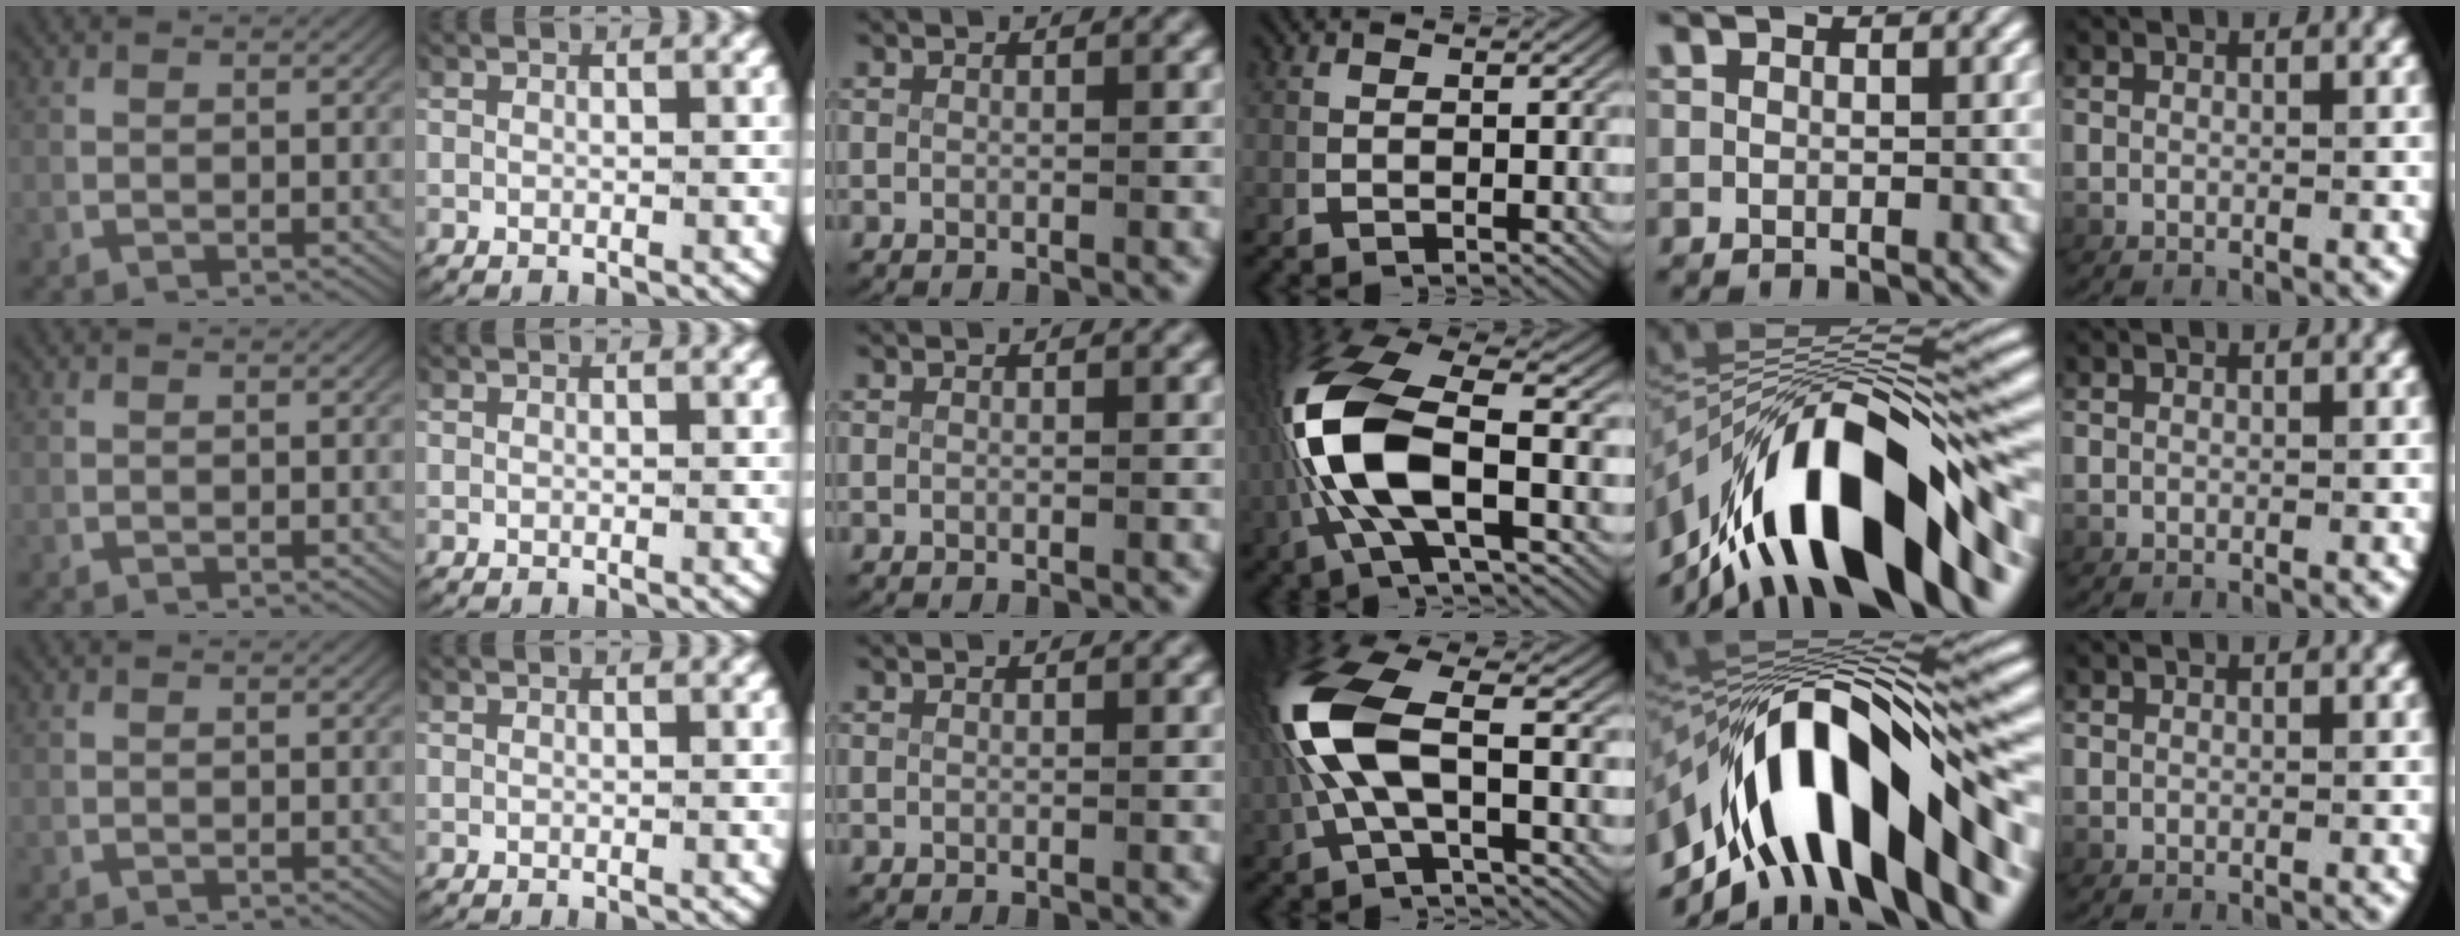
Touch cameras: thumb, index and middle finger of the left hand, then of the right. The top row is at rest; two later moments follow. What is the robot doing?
{"motion": "lift_and_place", "object": "scissors"}